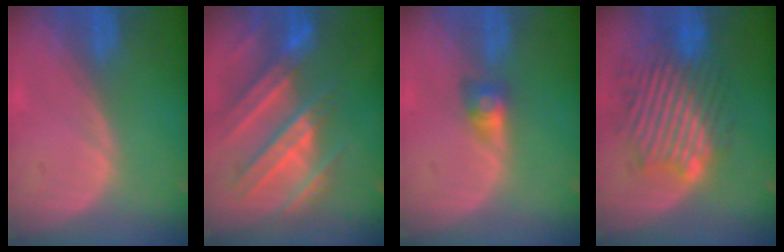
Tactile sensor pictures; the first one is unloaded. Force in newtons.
{"total": 10.8, "press": 9.7, "slide": 4.7}
{"total": 2.9, "press": 2.4, "slide": 1.5}
{"total": 10.7, "press": 10.1, "slide": 3.7}